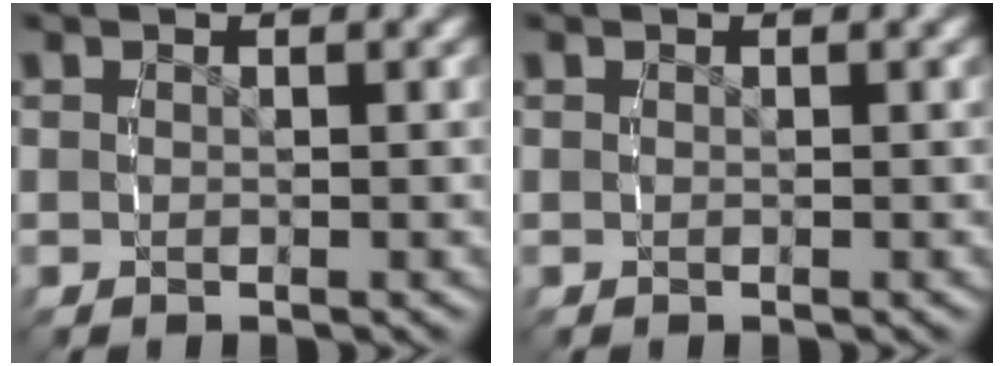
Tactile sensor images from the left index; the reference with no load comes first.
{"total": 0.0}